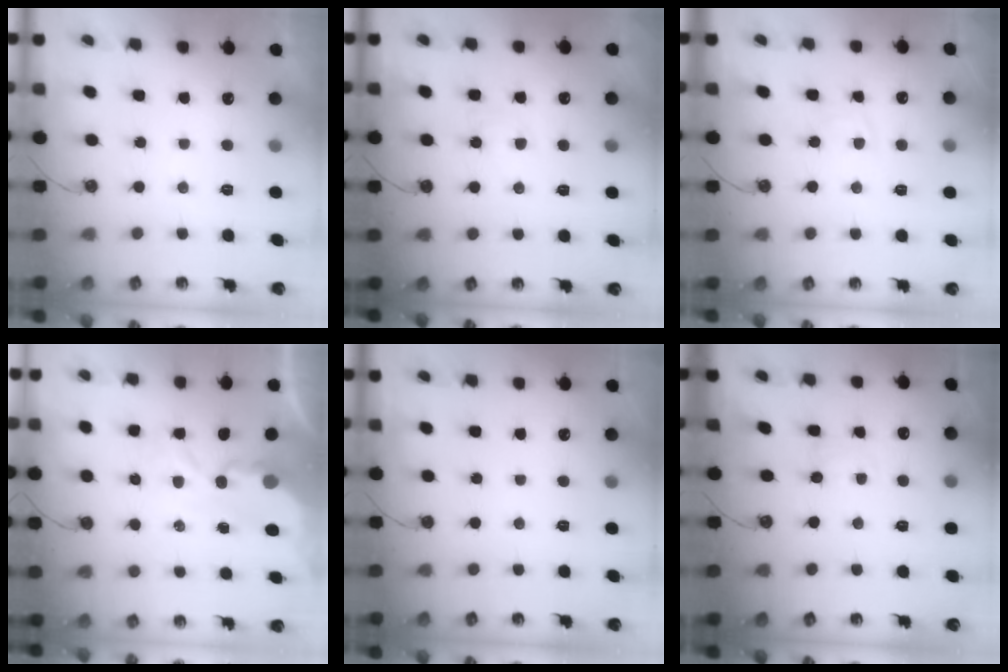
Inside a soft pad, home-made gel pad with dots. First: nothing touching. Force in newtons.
{"total": 2.9, "press": 2.9, "slide": 0.6}
{"total": 5.2, "press": 5.1, "slide": 0.5}
{"total": 4.1, "press": 4.0, "slide": 0.3}
{"total": 0.0}
{"total": 2.2, "press": 2.2, "slide": 0.3}